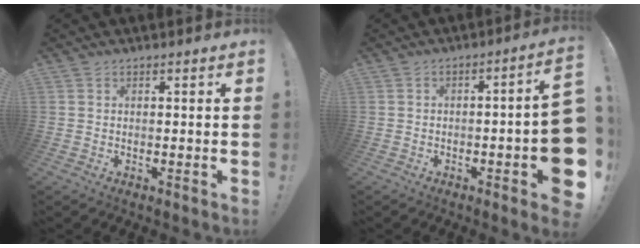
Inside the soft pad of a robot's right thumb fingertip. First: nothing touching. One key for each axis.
{"total": 9.9, "fx": -2.4, "fy": 1.4, "fz": 9.5, "tx": -0.121, "ty": 0.002, "tz": -0.035}